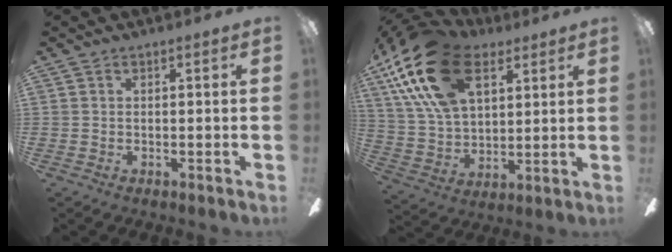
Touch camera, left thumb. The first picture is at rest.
{"total": 23.3, "force": [11.7, 13.1, 15.2], "torque": [-0.318, -0.030, 0.206]}